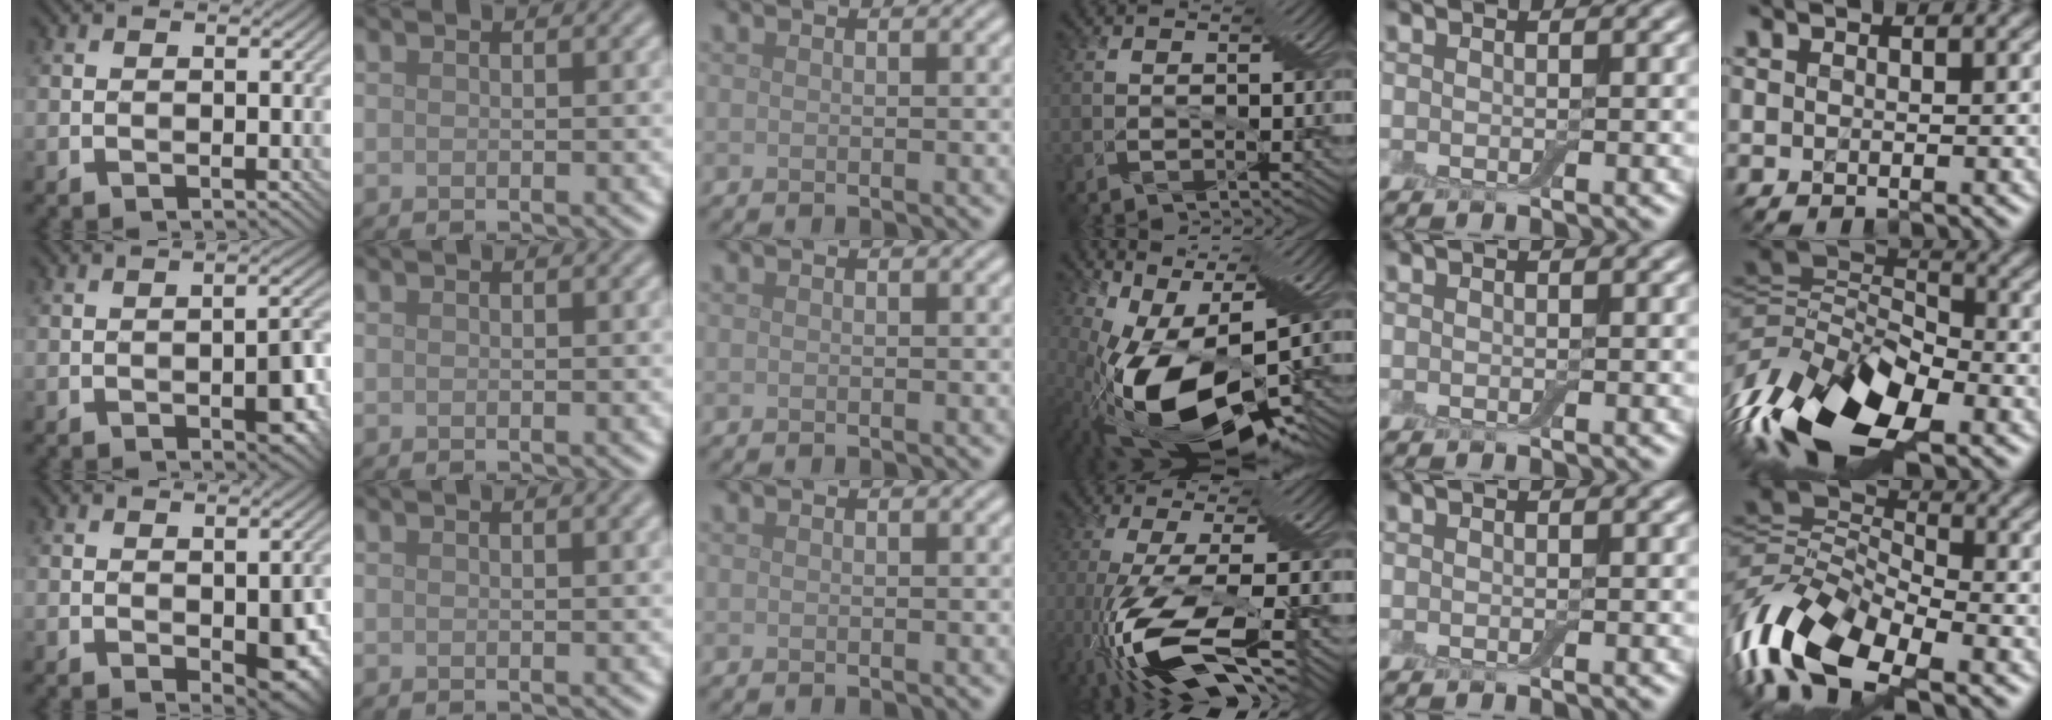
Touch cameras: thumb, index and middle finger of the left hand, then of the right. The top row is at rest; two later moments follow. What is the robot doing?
{"motion": "cut", "object": "aluminum foil"}